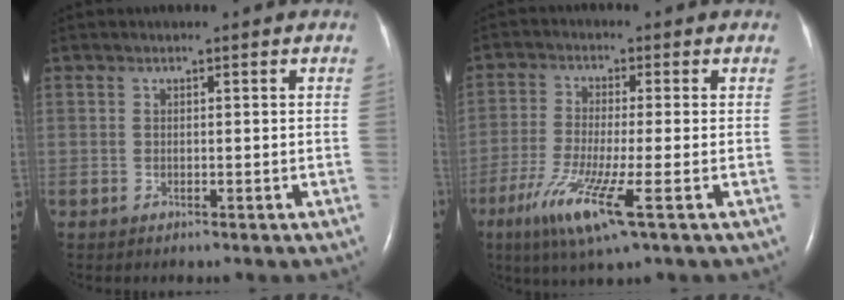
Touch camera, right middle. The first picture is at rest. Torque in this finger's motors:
{"motor_torque": [1.25, -0.60, 0.69, 0.21]}